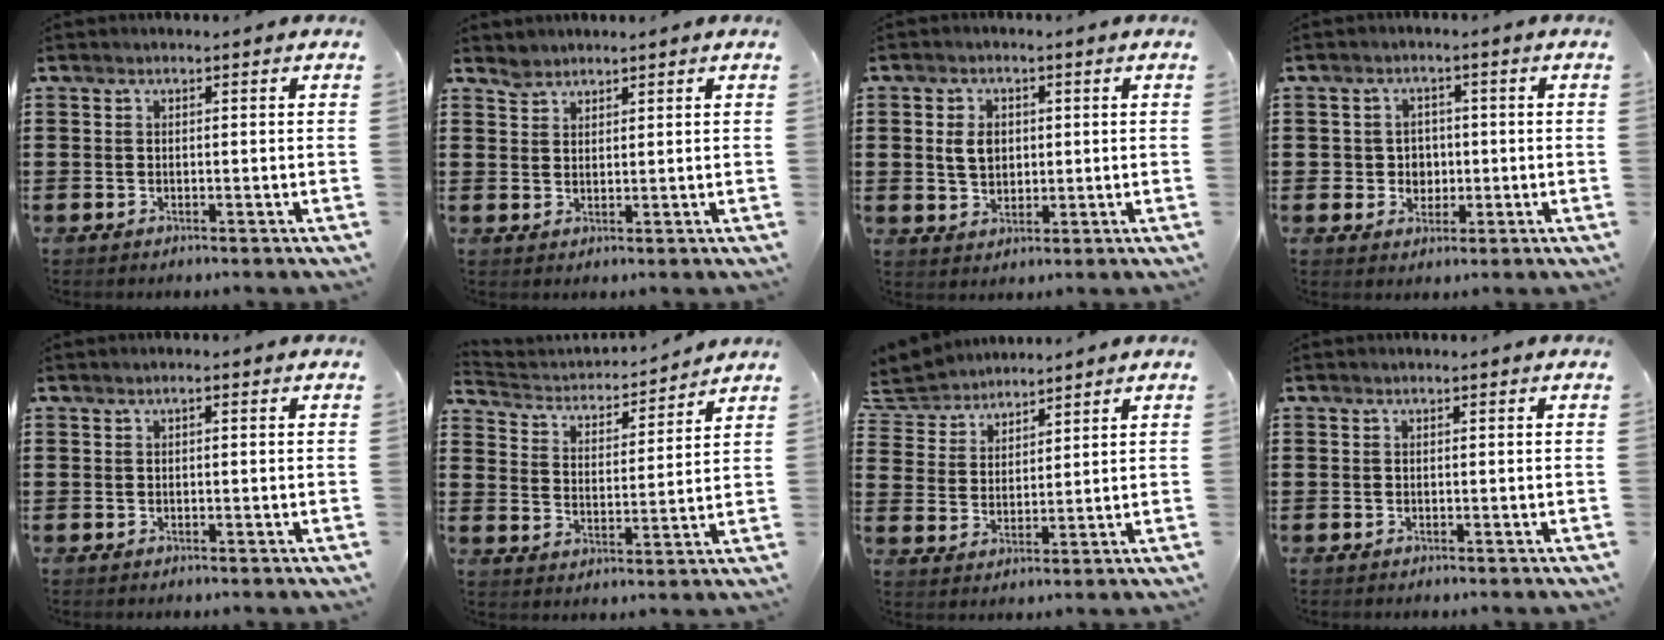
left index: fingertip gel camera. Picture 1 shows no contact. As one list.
[{"total": 1.8, "force": [1.7, 0.5, -0.2], "torque": [-0.001, 0.000, 0.034]}, {"total": 4.0, "force": [0.7, 3.0, 2.6], "torque": [-0.053, 0.008, 0.008]}, {"total": 3.3, "force": [-0.2, 3.2, 1.0], "torque": [-0.034, 0.007, -0.008]}, {"total": 0.6, "force": [-0.1, 0.2, 0.6], "torque": [-0.012, -0.002, -0.001]}, {"total": 2.9, "force": [2.8, 0.8, 0.0], "torque": [-0.025, -0.025, 0.040]}, {"total": 5.1, "force": [4.7, 1.8, -0.2], "torque": [-0.026, -0.025, 0.085]}, {"total": 0.0}]